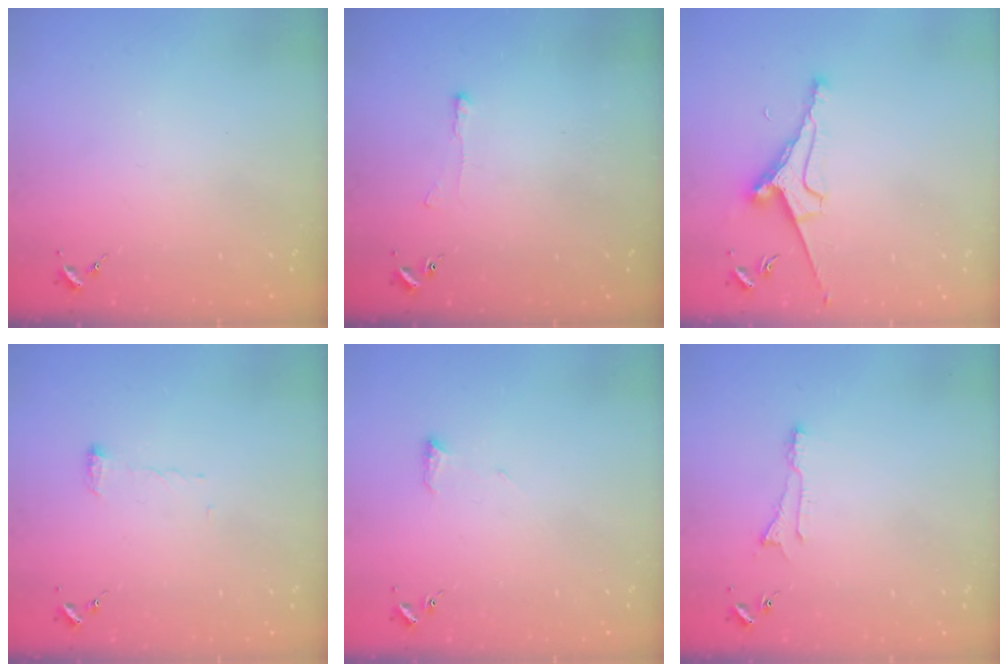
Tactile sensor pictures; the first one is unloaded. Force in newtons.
{"total": 3.9, "press": 3.8, "slide": 0.5}
{"total": 8.4, "press": 8.3, "slide": 1.1}
{"total": 5.0, "press": 5.0, "slide": 0.5}
{"total": 5.2, "press": 5.1, "slide": 0.9}
{"total": 5.1, "press": 5.0, "slide": 0.6}